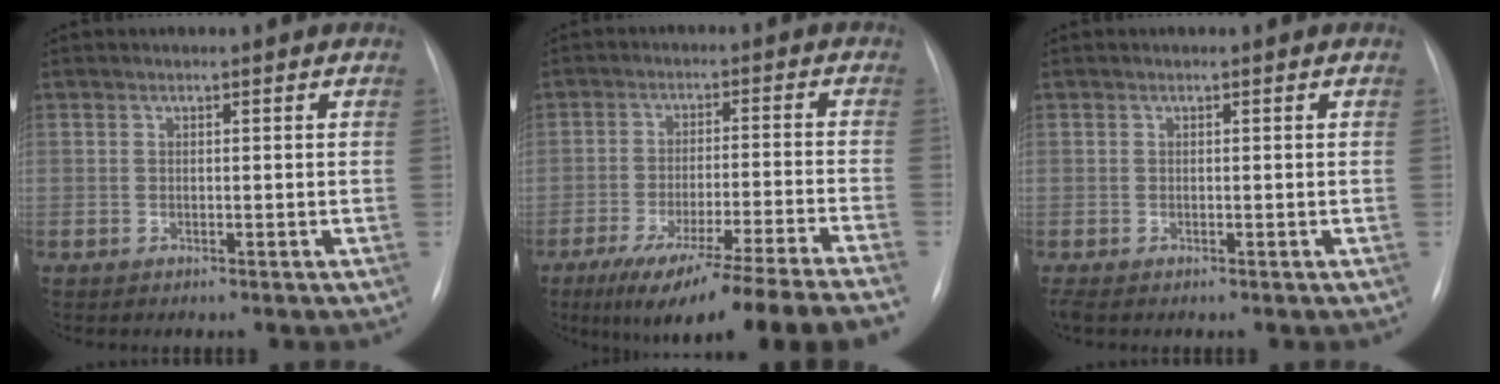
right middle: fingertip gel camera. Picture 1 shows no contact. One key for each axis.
{"total": 19.4, "fx": -15.0, "fy": -1.3, "fz": 12.1, "tx": -0.133, "ty": -0.033, "tz": -0.228}
{"total": 1.2, "fx": -0.9, "fy": 0.3, "fz": 0.6, "tx": -0.006, "ty": -0.003, "tz": -0.014}